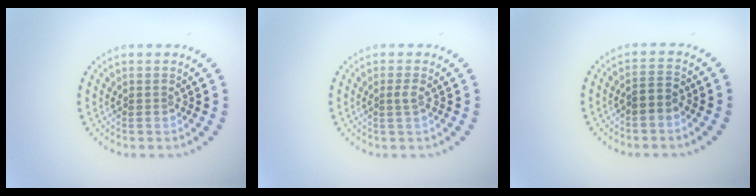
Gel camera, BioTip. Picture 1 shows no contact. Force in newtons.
{"total": 0.9, "press": 0.7, "slide": 0.6}
{"total": 1.7, "press": 1.5, "slide": 0.8}